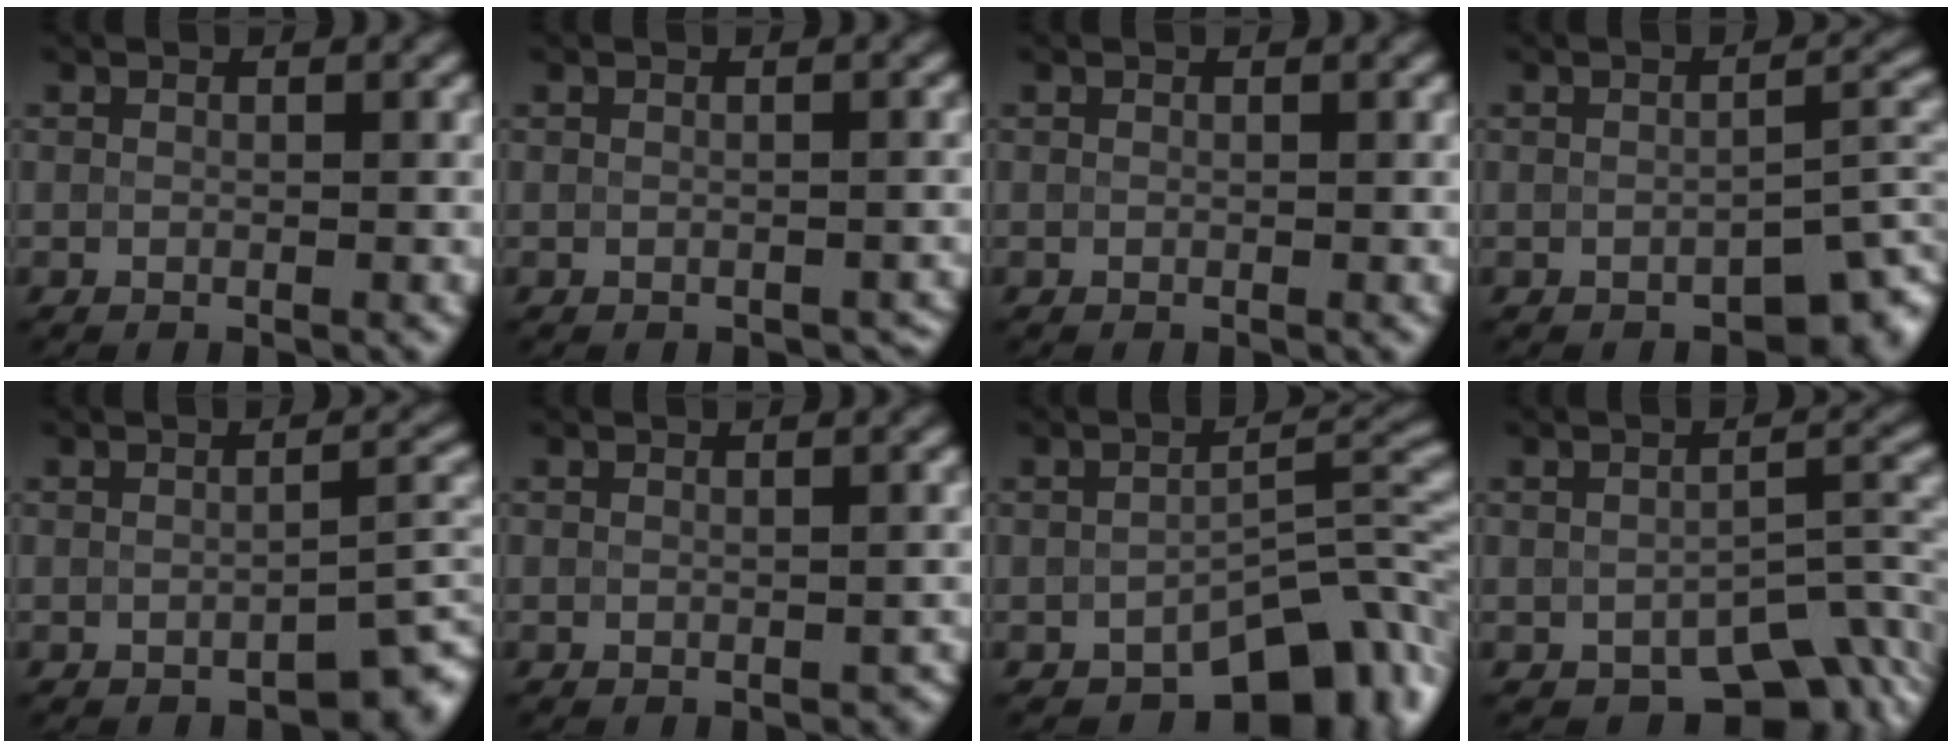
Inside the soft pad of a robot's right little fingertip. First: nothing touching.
{"total": 1.5, "force": [-1.0, 1.0, 0.6], "torque": [0.001, -0.001, -0.007]}
{"total": 0.0}
{"total": 4.2, "force": [-2.5, 2.0, 2.7], "torque": [-0.019, 0.003, -0.037]}
{"total": 3.4, "force": [-2.3, 1.4, 2.0], "torque": [-0.012, 0.004, -0.033]}
{"total": 1.3, "force": [-0.7, 0.9, 0.7], "torque": [-0.005, -0.001, -0.007]}
{"total": 8.4, "force": [-5.6, 4.0, 4.9], "torque": [-0.037, -0.007, -0.091]}
{"total": 6.9, "force": [-4.8, 3.3, 3.8], "torque": [-0.025, -0.013, -0.069]}